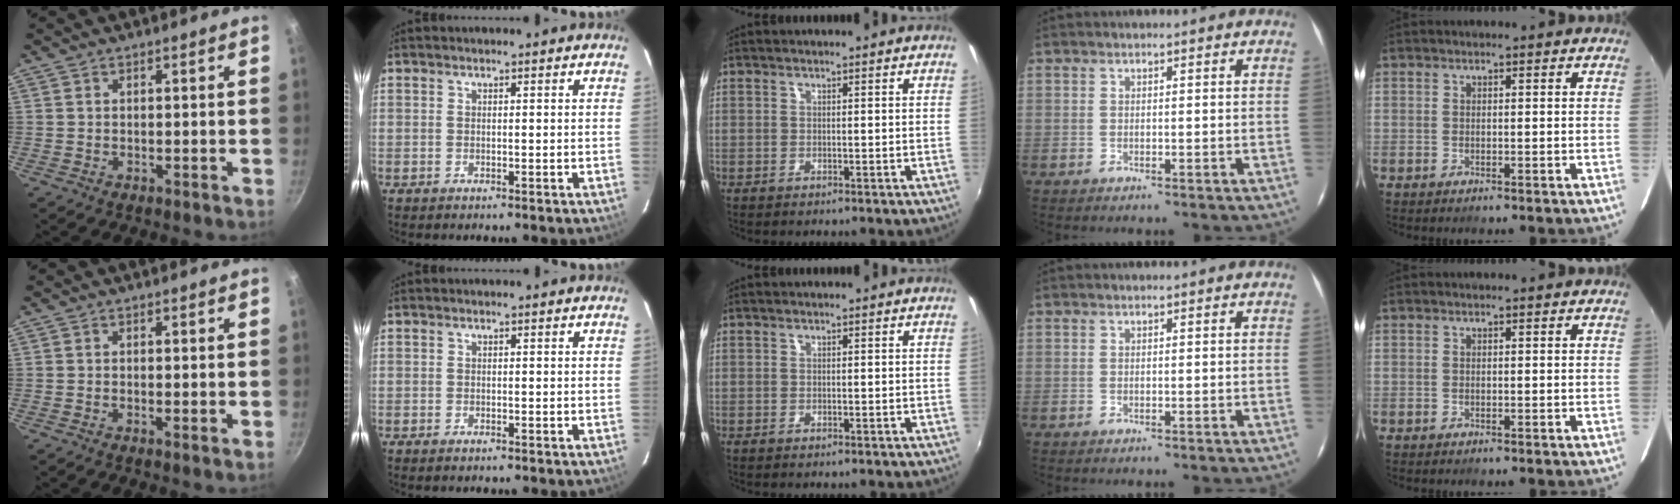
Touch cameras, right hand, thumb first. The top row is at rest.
{"thumb": {"total": 0.8, "force": [-0.1, 0.2, 0.8], "torque": [-0.014, -0.003, -0.004]}, "index": {"total": 0.6, "force": [-0.6, -0.1, 0.2], "torque": [-0.009, -0.004, -0.013]}}